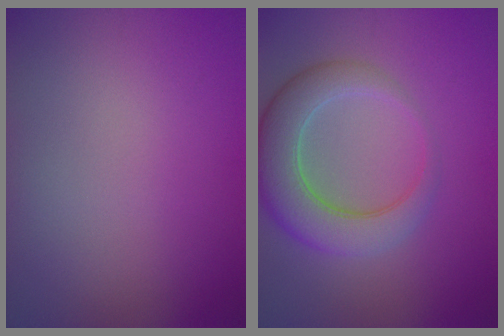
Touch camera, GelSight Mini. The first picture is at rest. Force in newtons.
{"total": 6.4, "press": 6.4, "slide": 0.2}